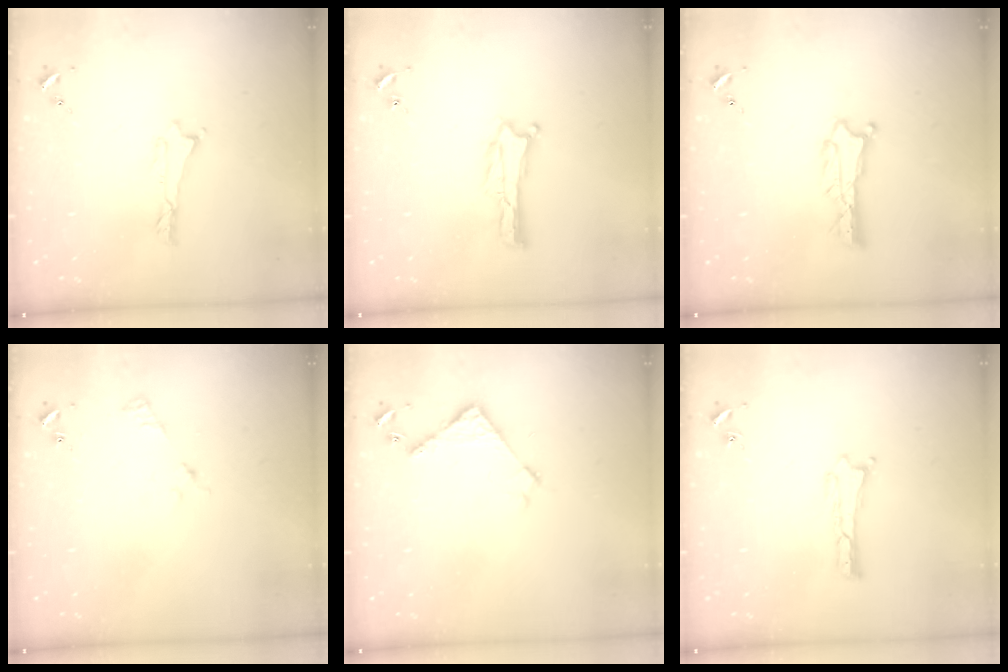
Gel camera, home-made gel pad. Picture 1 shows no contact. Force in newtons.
{"total": 0.0}
{"total": 0.7, "press": 0.7, "slide": 0.1}
{"total": 2.5, "press": 2.5, "slide": 0.3}
{"total": 3.8, "press": 3.8, "slide": 0.3}
{"total": 0.0}